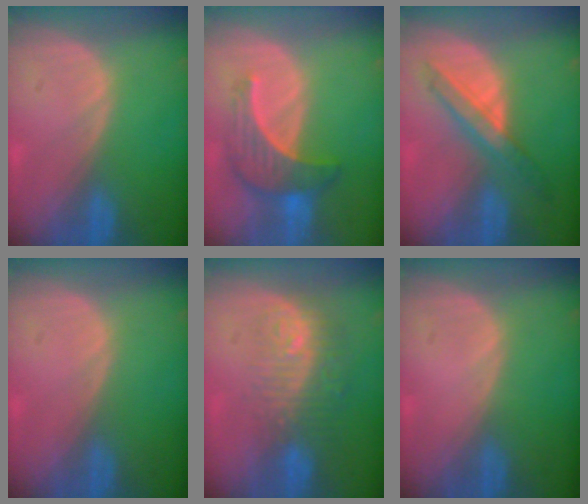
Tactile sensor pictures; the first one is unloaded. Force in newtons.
{"total": 7.1, "press": 6.9, "slide": 1.8}
{"total": 6.1, "press": 6.0, "slide": 1.0}
{"total": 0.0}
{"total": 9.7, "press": 8.0, "slide": 5.5}
{"total": 0.0}